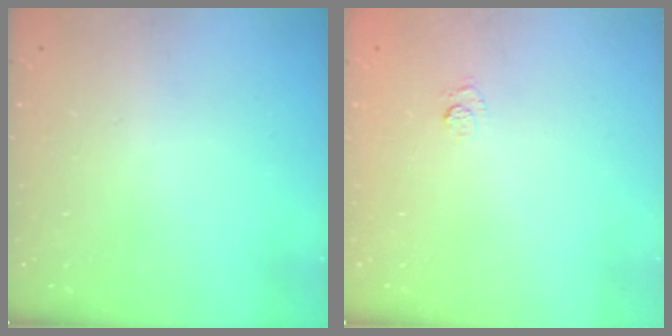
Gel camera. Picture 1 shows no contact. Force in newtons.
{"total": 5.6, "press": 5.4, "slide": 1.4}